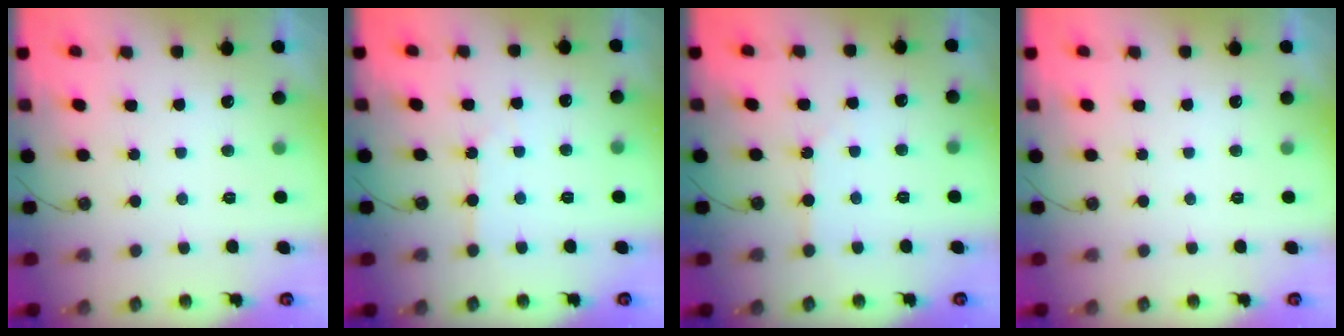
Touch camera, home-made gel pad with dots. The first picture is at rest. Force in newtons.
{"total": 3.6, "press": 3.5, "slide": 0.5}
{"total": 4.1, "press": 4.1, "slide": 0.6}
{"total": 0.0}